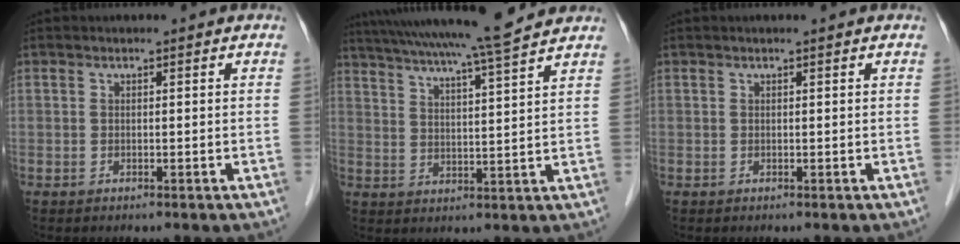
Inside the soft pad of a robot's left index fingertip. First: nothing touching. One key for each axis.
{"total": 16.5, "fx": 14.7, "fy": -1.0, "fz": 7.4, "tx": -0.134, "ty": 0.003, "tz": 0.212}
{"total": 0.5, "fx": 0.4, "fy": 0.0, "fz": 0.3, "tx": -0.004, "ty": 0.005, "tz": 0.008}